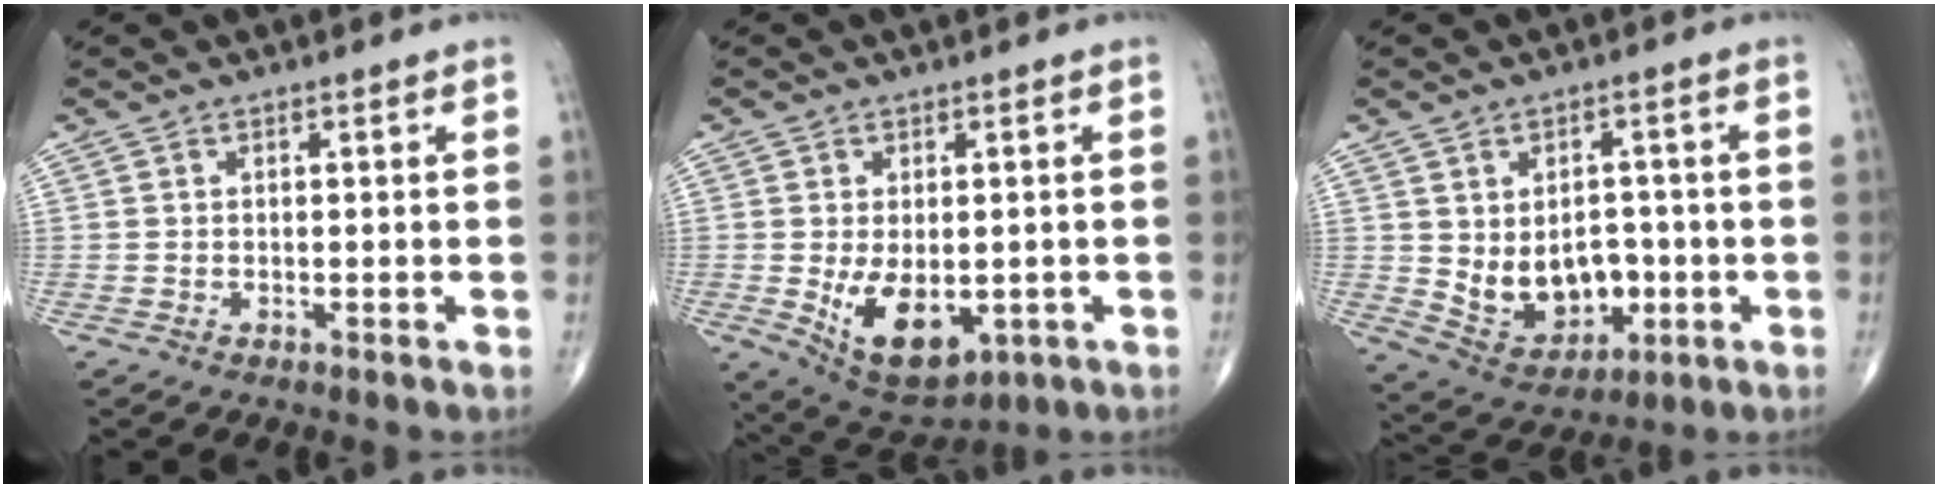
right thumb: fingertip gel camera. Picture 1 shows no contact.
{"total": 11.1, "force": [-2.1, 6.5, 8.8], "torque": [-0.124, -0.014, -0.012]}
{"total": 11.3, "force": [-1.1, 8.2, 7.6], "torque": [-0.082, 0.006, 0.007]}